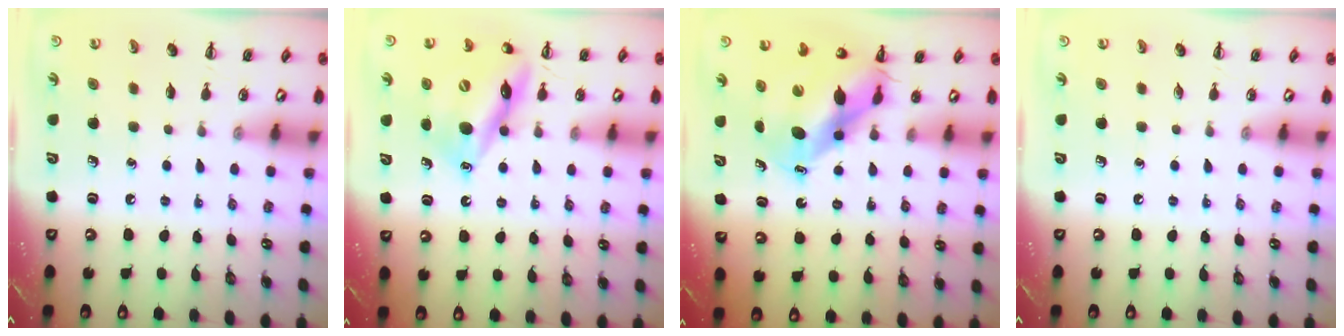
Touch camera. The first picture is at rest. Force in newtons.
{"total": 14.6, "press": 14.0, "slide": 3.9}
{"total": 9.5, "press": 9.2, "slide": 2.5}
{"total": 0.0}